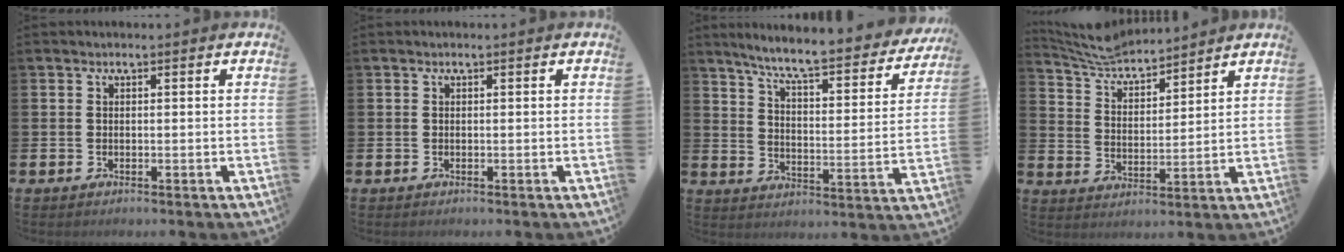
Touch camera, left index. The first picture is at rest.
{"total": 0.0}
{"total": 7.7, "force": [6.9, 0.6, 3.2], "torque": [-0.088, -0.054, 0.113]}
{"total": 5.8, "force": [5.6, 0.9, 1.0], "torque": [-0.048, -0.035, 0.100]}